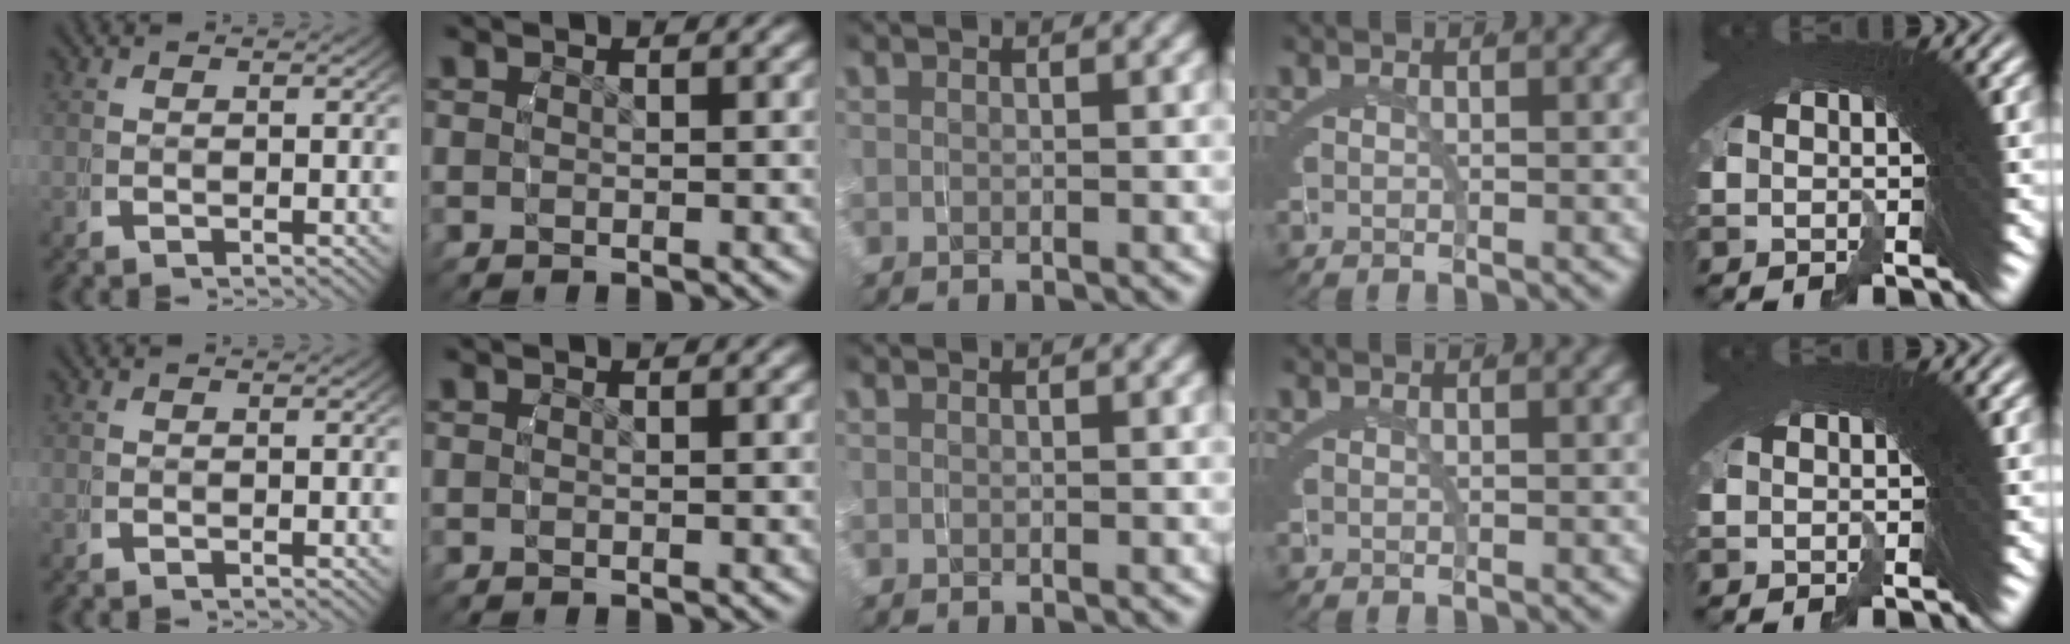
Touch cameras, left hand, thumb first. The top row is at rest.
{}